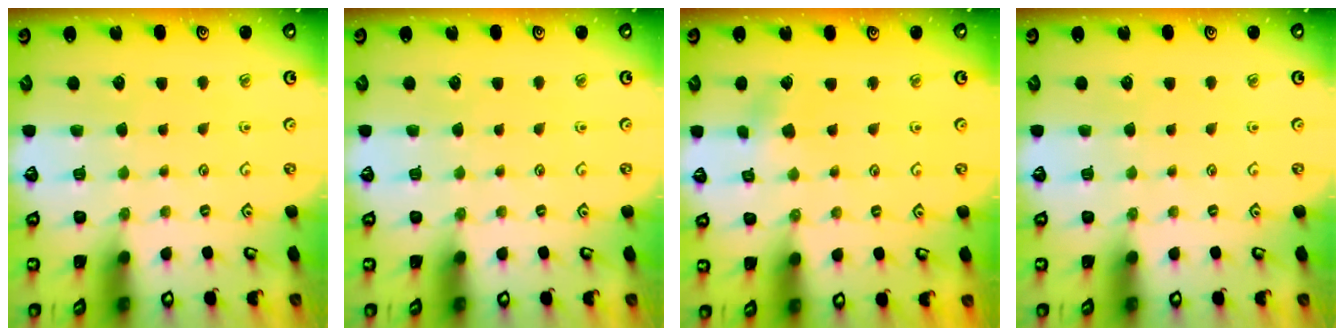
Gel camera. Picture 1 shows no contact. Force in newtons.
{"total": 0.0}
{"total": 2.4, "press": 2.2, "slide": 0.9}
{"total": 0.0}